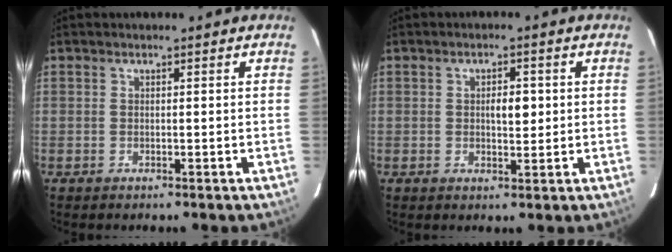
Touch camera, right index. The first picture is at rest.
{"total": 3.3, "force": [0.4, 1.4, 2.9], "torque": [-0.047, 0.003, 0.007]}